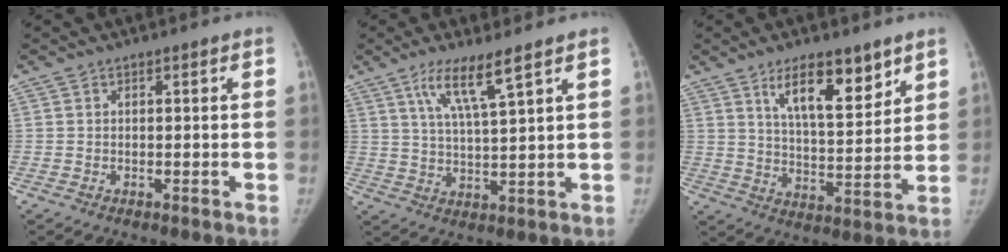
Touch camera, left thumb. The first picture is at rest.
{"total": 8.0, "force": [4.9, 0.6, 6.3], "torque": [-0.123, -0.028, 0.098]}
{"total": 12.6, "force": [7.6, 4.5, 8.9], "torque": [-0.115, -0.050, 0.132]}